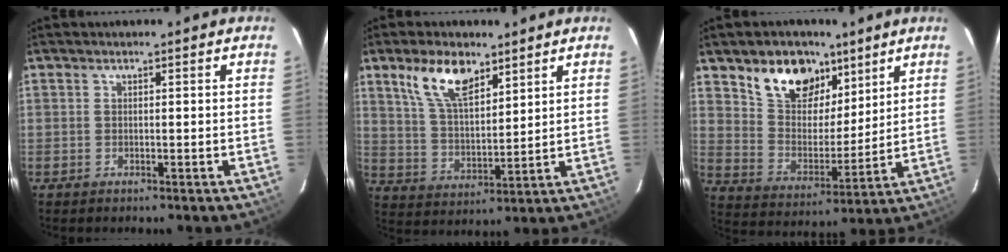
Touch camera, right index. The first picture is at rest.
{"total": 10.5, "force": [6.5, 4.7, 6.8], "torque": [-0.128, 0.011, 0.132]}
{"total": 13.9, "force": [8.8, 8.6, 6.5], "torque": [-0.127, 0.023, 0.166]}